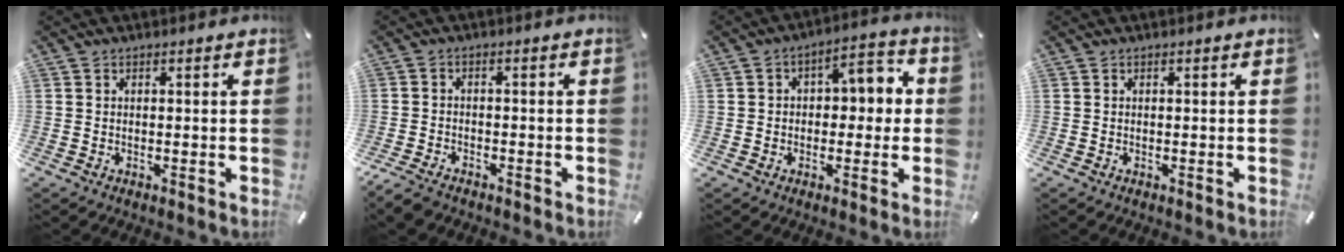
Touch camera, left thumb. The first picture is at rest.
{"total": 3.2, "force": [-2.7, 1.4, 1.2], "torque": [-0.040, 0.007, -0.056]}
{"total": 6.9, "force": [0.0, 5.2, 4.6], "torque": [-0.051, 0.001, -0.011]}
{"total": 0.0}